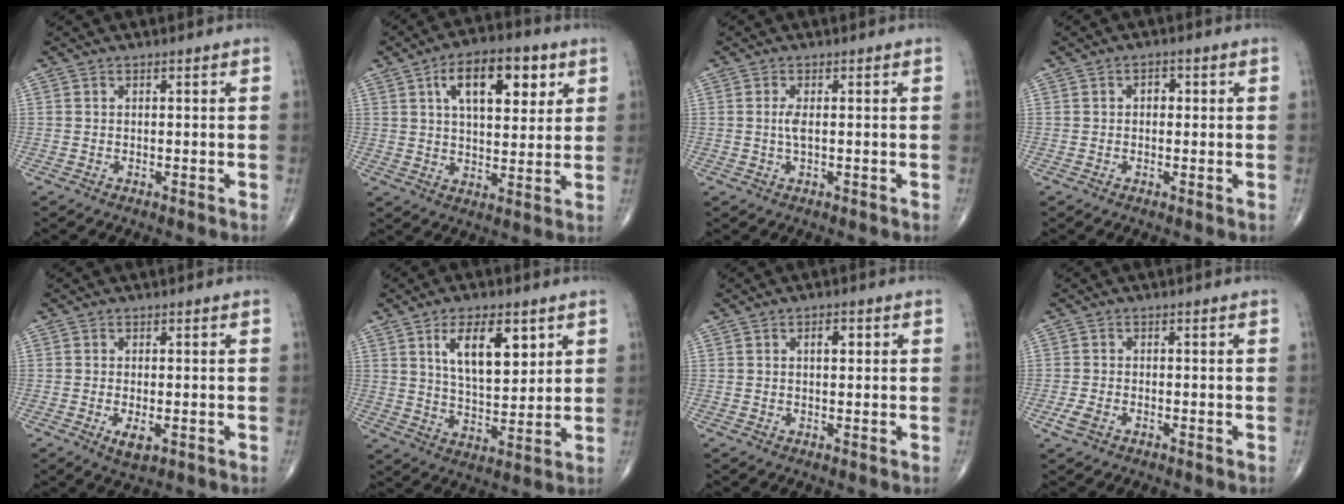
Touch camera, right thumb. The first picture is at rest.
{"total": 14.1, "force": [5.6, 6.8, 11.0], "torque": [-0.141, -0.009, 0.088]}
{"total": 1.9, "force": [0.2, 0.5, 1.9], "torque": [-0.045, -0.001, 0.006]}
{"total": 2.0, "force": [0.3, 1.4, 1.4], "torque": [-0.013, 0.006, 0.002]}
{"total": 3.0, "force": [-0.9, 1.3, 2.5], "torque": [-0.043, -0.006, -0.013]}
{"total": 12.0, "force": [5.1, 5.5, 9.4], "torque": [-0.136, -0.030, 0.096]}
{"total": 2.4, "force": [0.7, 1.2, 2.0], "torque": [-0.026, 0.000, 0.010]}
{"total": 2.5, "force": [-1.2, 1.4, 1.7], "torque": [-0.043, 0.002, -0.024]}